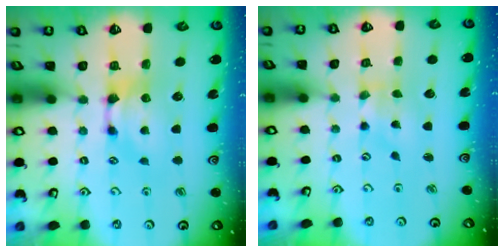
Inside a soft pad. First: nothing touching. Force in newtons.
{"total": 3.6, "press": 3.5, "slide": 1.0}